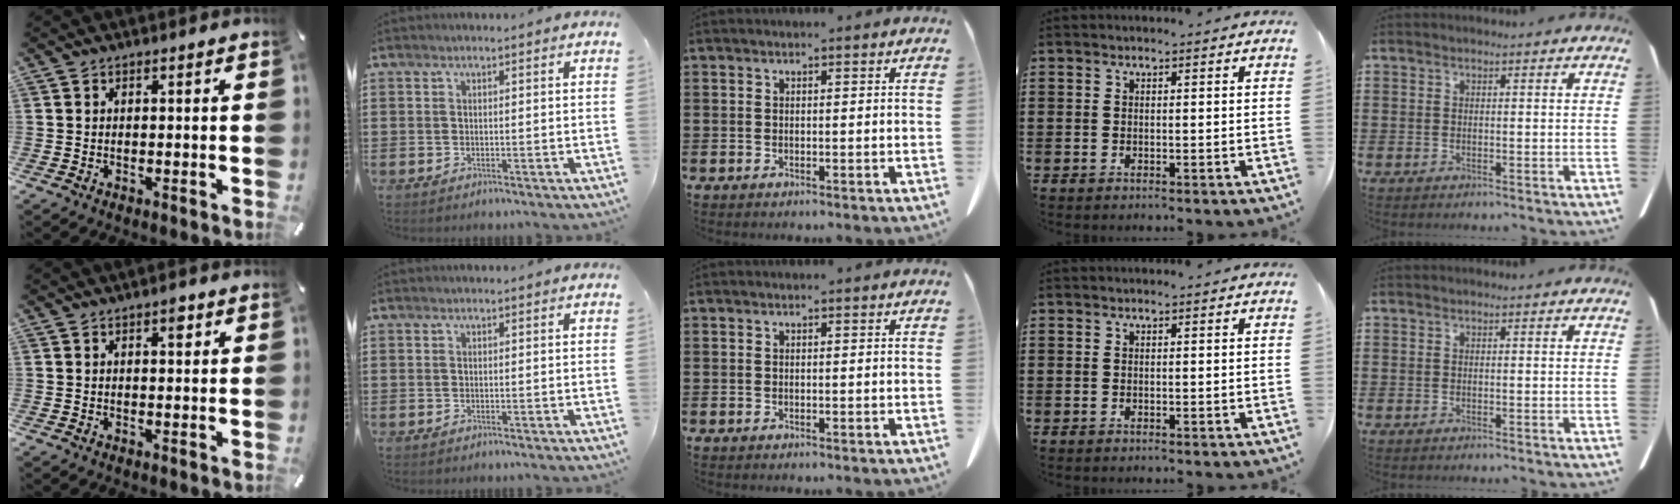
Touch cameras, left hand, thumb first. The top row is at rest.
{"thumb": {"total": 2.4, "force": [1.1, 1.2, 1.8], "torque": [-0.015, -0.004, 0.012]}}